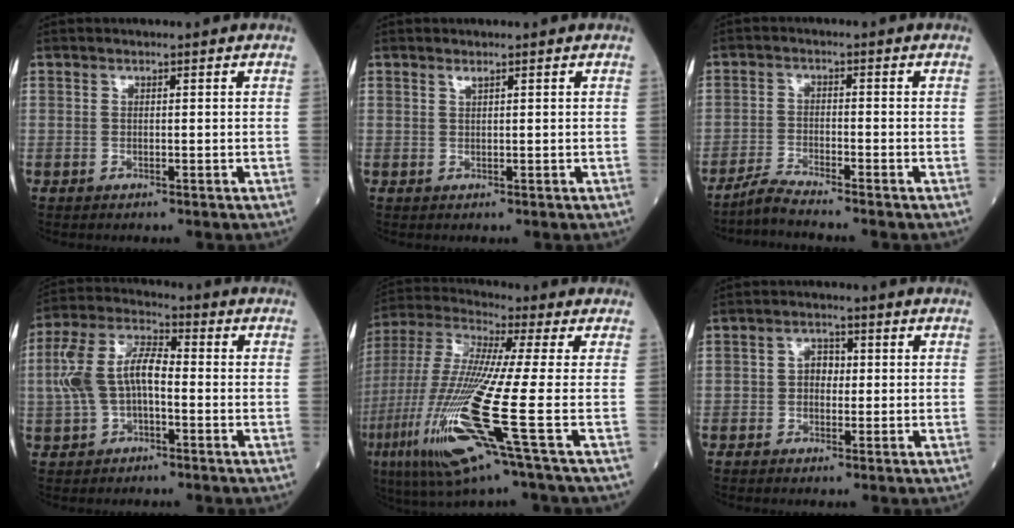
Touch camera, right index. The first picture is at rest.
{"total": 0.6, "force": [0.5, -0.1, 0.3], "torque": [-0.010, -0.003, 0.011]}
{"total": 3.9, "force": [-3.6, -1.0, 1.0], "torque": [-0.026, -0.017, -0.075]}
{"total": 9.7, "force": [-0.7, 4.5, 8.6], "torque": [-0.198, 0.029, -0.014]}
{"total": 19.2, "force": [-6.5, -0.3, 18.0], "torque": [-0.417, -0.041, -0.136]}
{"total": 2.9, "force": [0.0, 2.2, 2.0], "torque": [-0.032, 0.013, 0.000]}